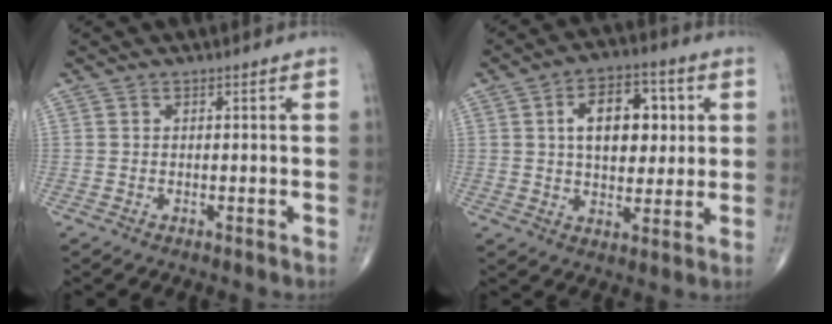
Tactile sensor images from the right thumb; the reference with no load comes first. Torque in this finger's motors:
{"motor_torque": [0.65, 2.79, 1.40, 0.30, 0.10]}